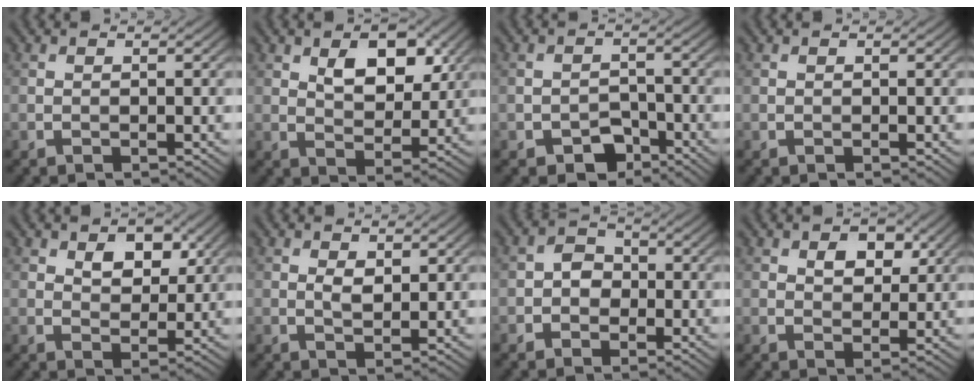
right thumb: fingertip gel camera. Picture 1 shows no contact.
{"total": 6.7, "force": [2.8, 3.6, 4.9], "torque": [-0.082, -0.005, 0.044]}
{"total": 3.9, "force": [-2.6, 2.4, 1.7], "torque": [-0.026, -0.002, -0.047]}
{"total": 0.0}
{"total": 4.5, "force": [2.1, 2.7, 2.9], "torque": [-0.049, -0.004, 0.033]}
{"total": 2.1, "force": [0.7, 1.0, 1.7], "torque": [-0.035, -0.005, 0.014]}
{"total": 2.8, "force": [-0.9, 2.3, 1.3], "torque": [-0.013, 0.006, -0.030]}
{"total": 3.6, "force": [1.6, 2.3, 2.3], "torque": [-0.042, -0.002, 0.025]}